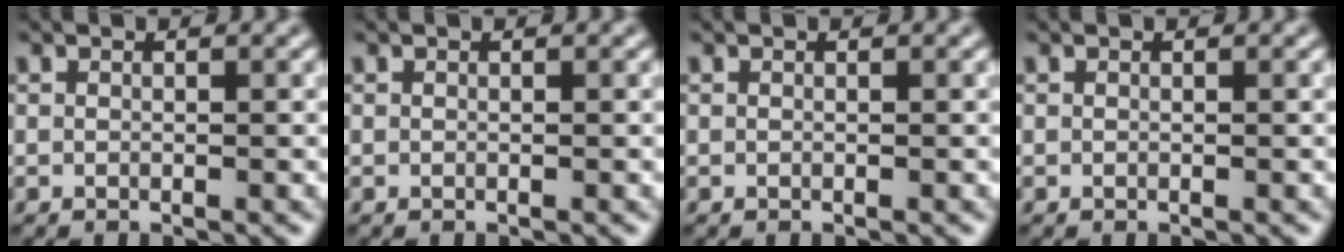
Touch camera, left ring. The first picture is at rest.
{"total": 0.0}
{"total": 0.0}
{"total": 0.0}